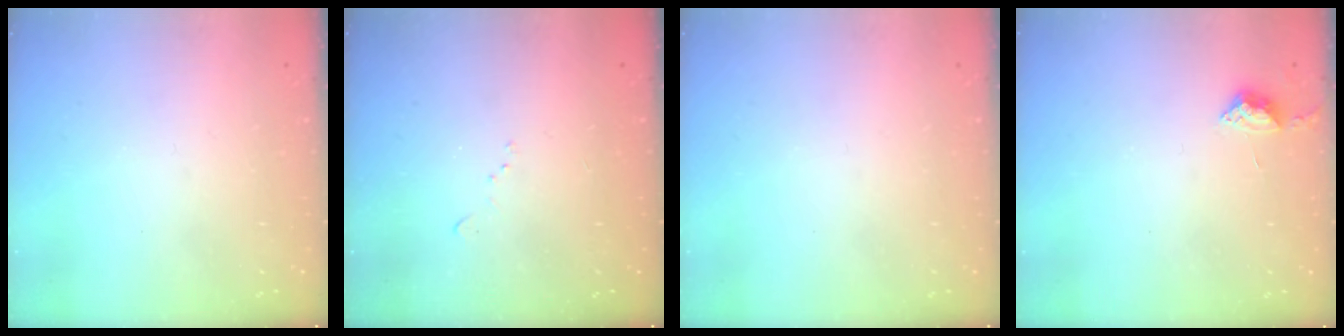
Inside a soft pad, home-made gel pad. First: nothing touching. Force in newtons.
{"total": 7.2, "press": 7.1, "slide": 0.8}
{"total": 0.0}
{"total": 3.7, "press": 3.7, "slide": 0.5}